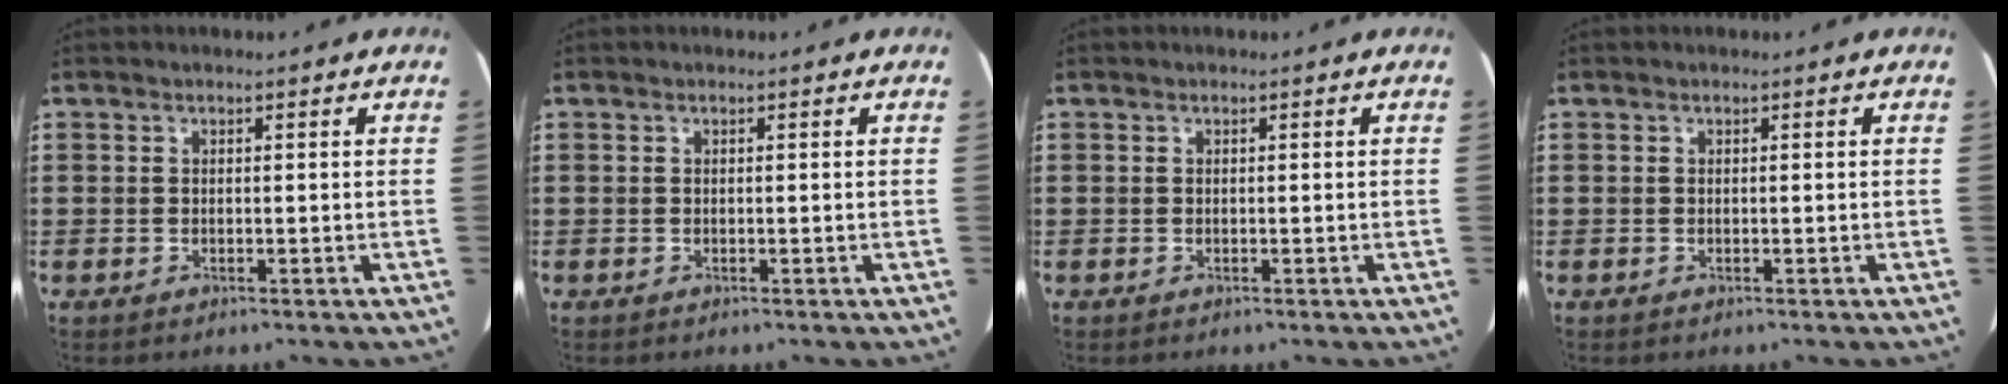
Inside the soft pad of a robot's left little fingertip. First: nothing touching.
{"total": 0.0}
{"total": 0.0}
{"total": 0.0}